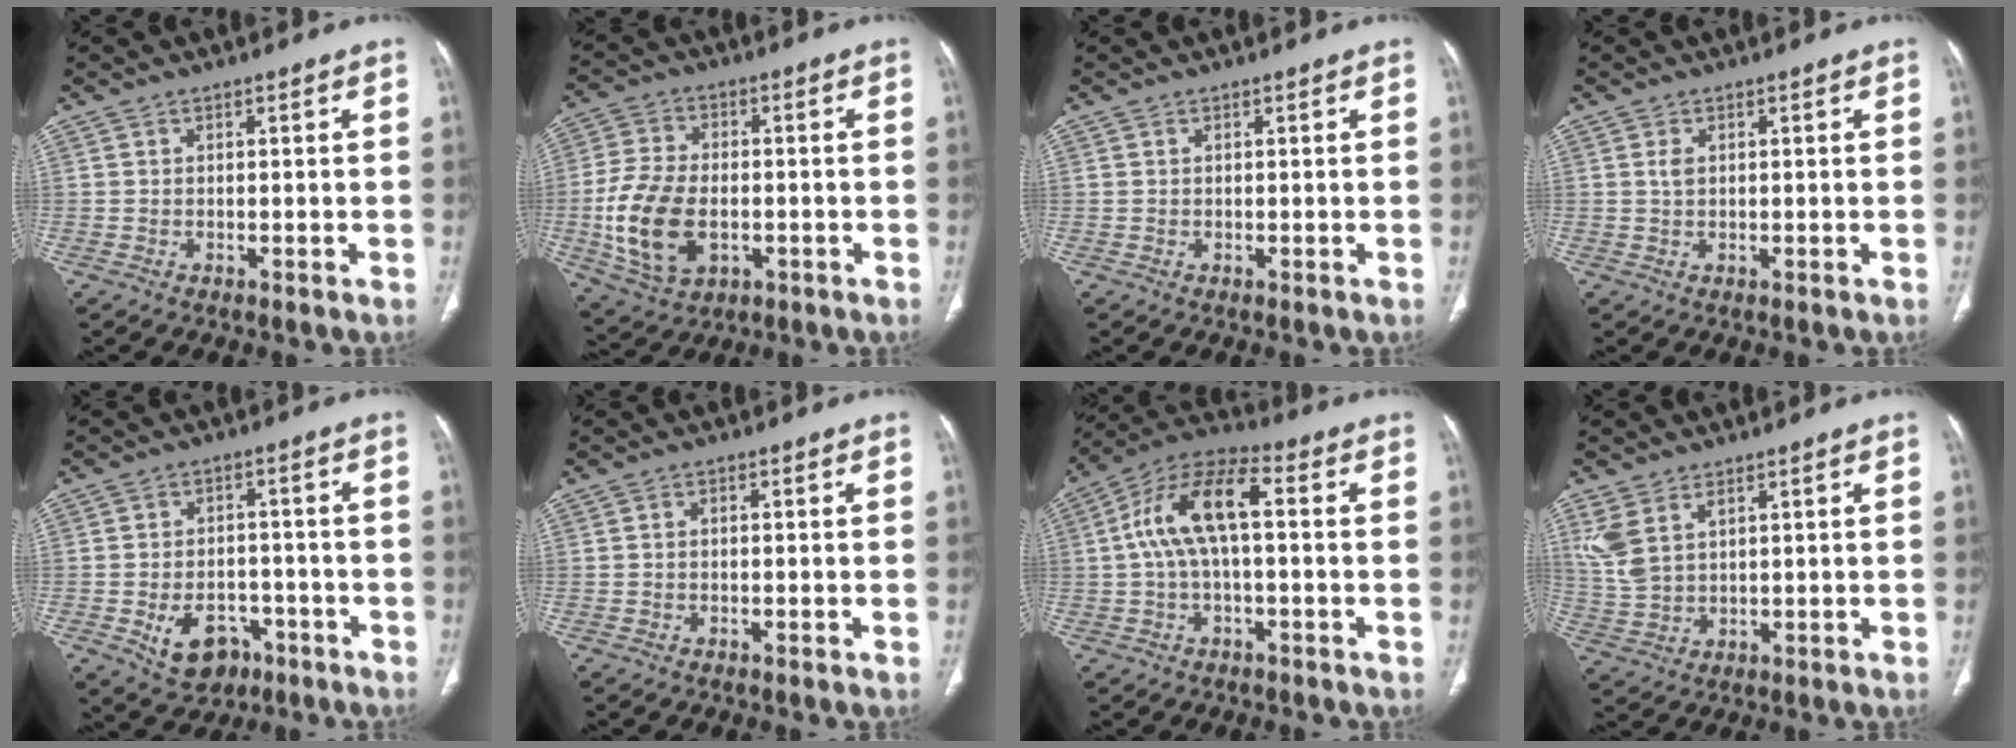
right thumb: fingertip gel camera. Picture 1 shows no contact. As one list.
[{"total": 14.3, "force": [-2.6, 9.1, 10.8], "torque": [-0.211, 0.003, -0.038]}, {"total": 0.0}, {"total": 1.4, "force": [0.4, 0.8, 1.1], "torque": [-0.023, 0.002, 0.010]}, {"total": 9.1, "force": [-4.0, 6.6, 4.9], "torque": [-0.058, 0.028, -0.049]}, {"total": 0.7, "force": [-0.1, 0.5, 0.5], "torque": [-0.007, 0.002, -0.006]}, {"total": 12.2, "force": [0.9, 5.2, 11.0], "torque": [-0.221, 0.043, 0.009]}, {"total": 6.8, "force": [3.3, 3.6, 4.7], "torque": [-0.109, -0.006, 0.078]}]